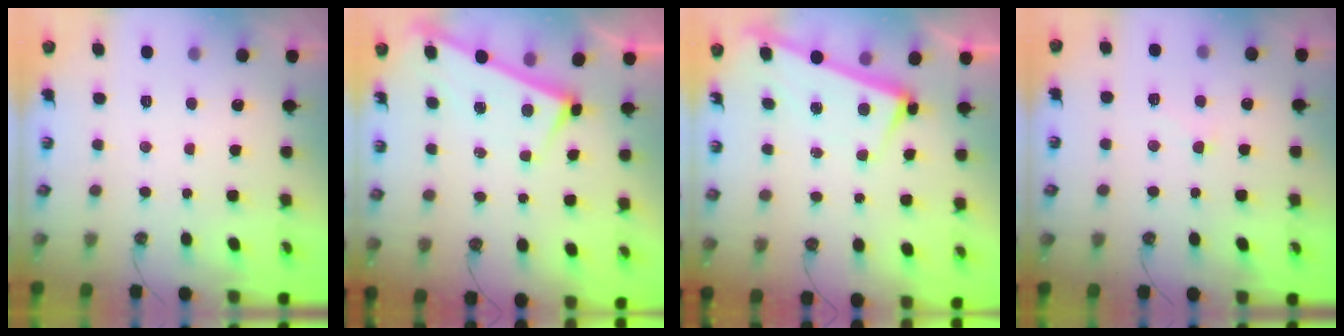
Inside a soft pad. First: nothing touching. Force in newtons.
{"total": 3.0, "press": 3.0, "slide": 0.2}
{"total": 2.6, "press": 2.5, "slide": 0.7}
{"total": 4.0, "press": 3.9, "slide": 0.9}